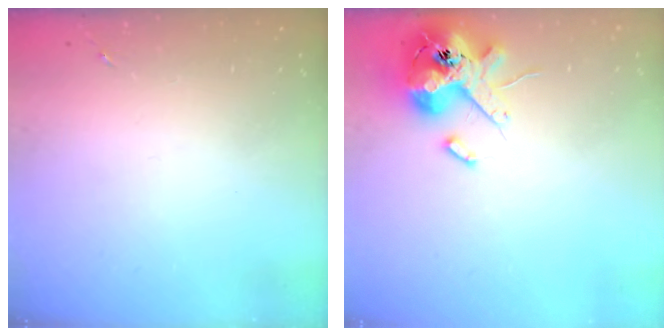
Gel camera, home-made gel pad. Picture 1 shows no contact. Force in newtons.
{"total": 14.9, "press": 14.7, "slide": 2.3}